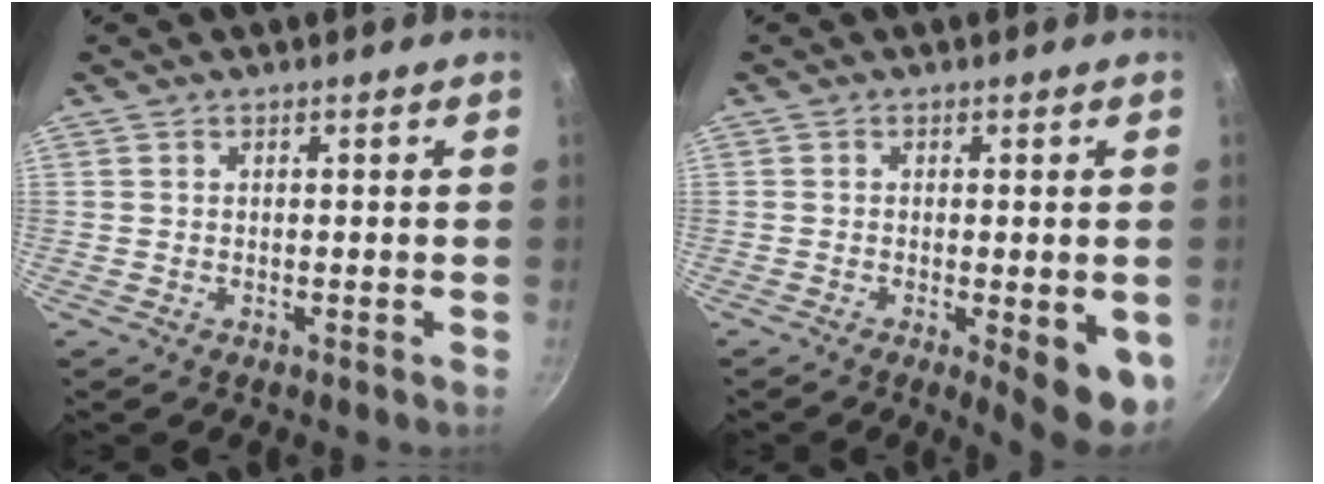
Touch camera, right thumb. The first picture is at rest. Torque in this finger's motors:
{"motor_torque": [0.01, 0.35, 0.36, 0.30, 0.06]}